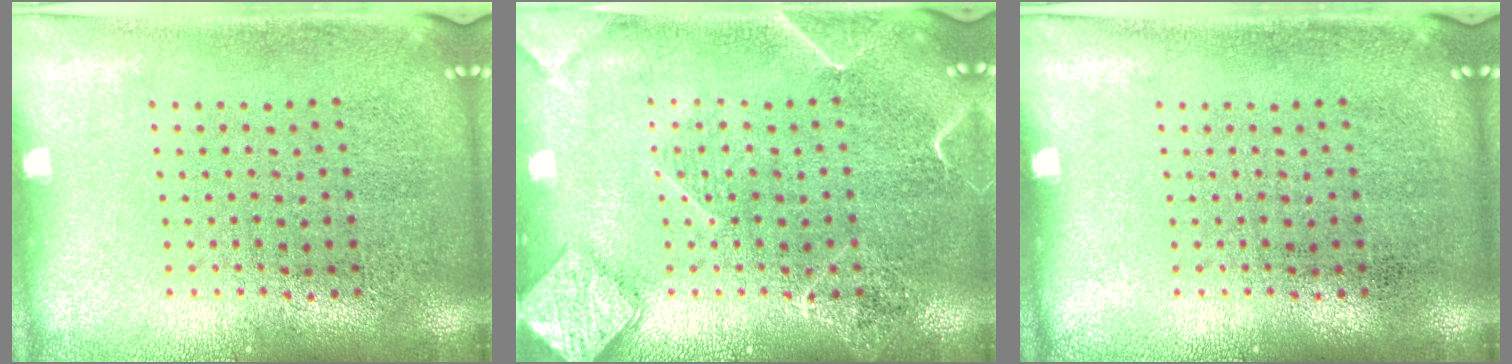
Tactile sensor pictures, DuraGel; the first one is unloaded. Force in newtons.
{"total": 2.8, "press": 2.8, "slide": 0.3}
{"total": 0.0}